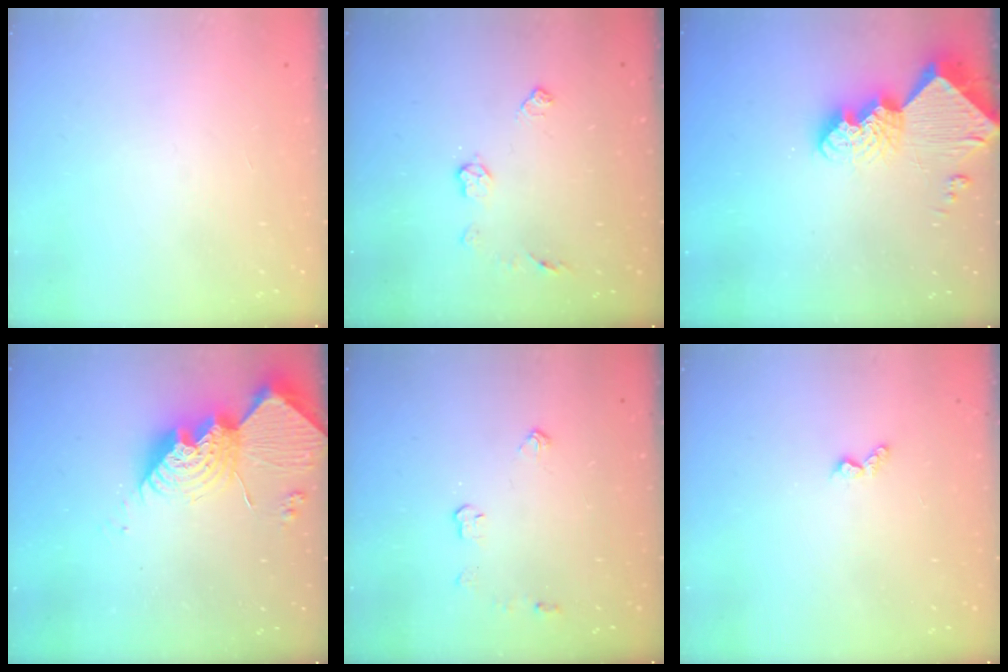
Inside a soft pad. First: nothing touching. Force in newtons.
{"total": 6.3, "press": 6.3, "slide": 0.3}
{"total": 13.7, "press": 13.7, "slide": 1.2}
{"total": 19.5, "press": 19.4, "slide": 1.7}
{"total": 3.7, "press": 3.6, "slide": 0.6}
{"total": 4.1, "press": 4.1, "slide": 0.6}